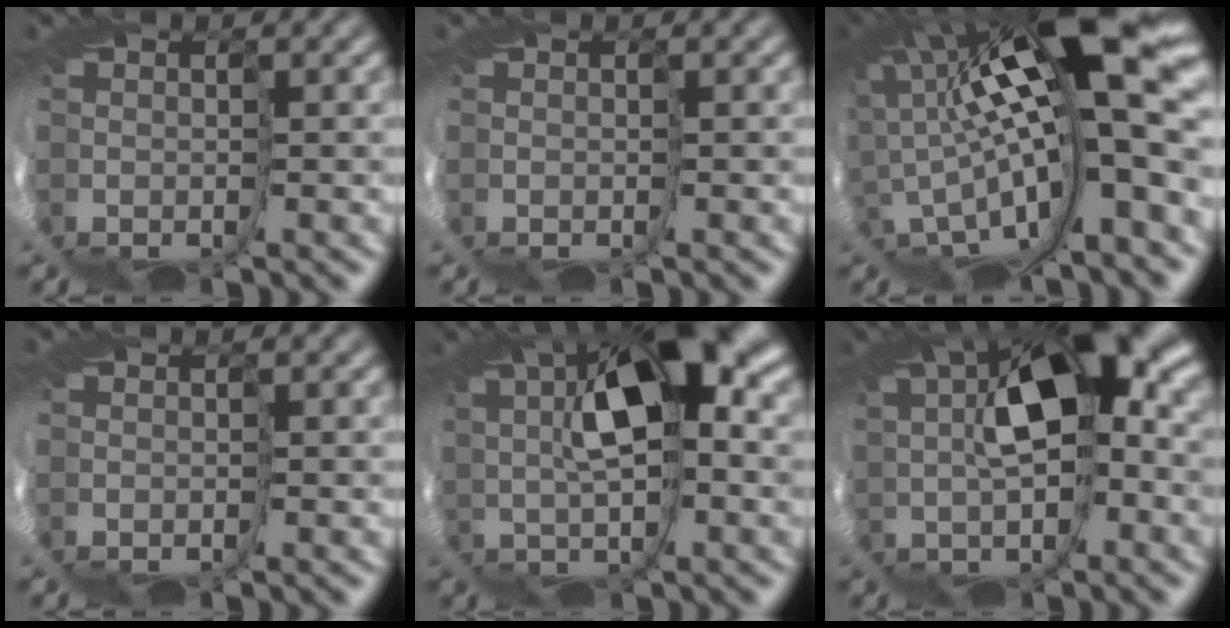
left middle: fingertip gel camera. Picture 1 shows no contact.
{"total": 0.0}
{"total": 13.2, "force": [4.1, 1.2, 12.5], "torque": [-0.189, -0.002, 0.068]}
{"total": 0.0}
{"total": 7.6, "force": [5.1, -0.8, 5.6], "torque": [-0.094, 0.025, 0.072]}
{"total": 7.5, "force": [3.9, 0.5, 6.4], "torque": [-0.119, 0.026, 0.052]}